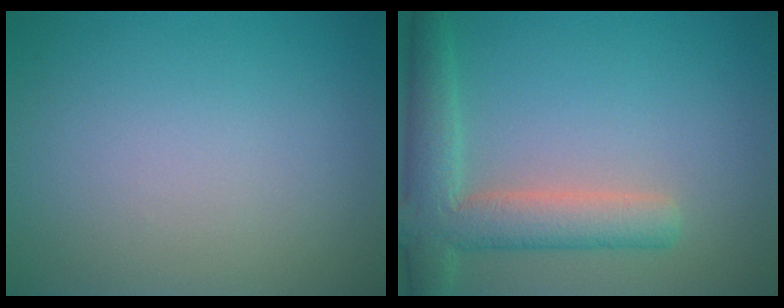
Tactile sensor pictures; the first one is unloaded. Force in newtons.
{"total": 5.7, "press": 5.7, "slide": 0.6}